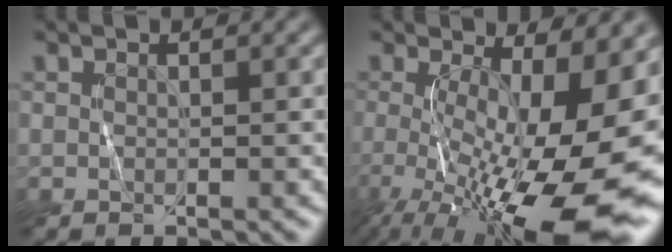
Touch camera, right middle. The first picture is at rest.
{"total": 17.5, "force": [-2.8, 6.7, 15.9], "torque": [-0.227, -0.033, -0.030]}